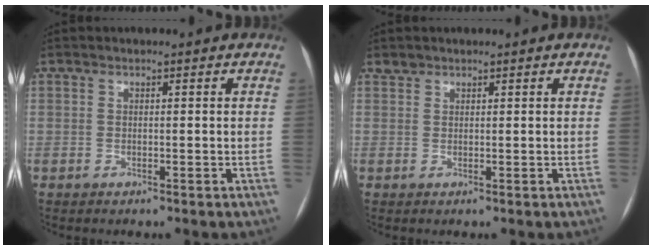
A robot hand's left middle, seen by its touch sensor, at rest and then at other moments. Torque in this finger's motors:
{"motor_torque": [-0.01, -0.01, 0.06, 0.01]}